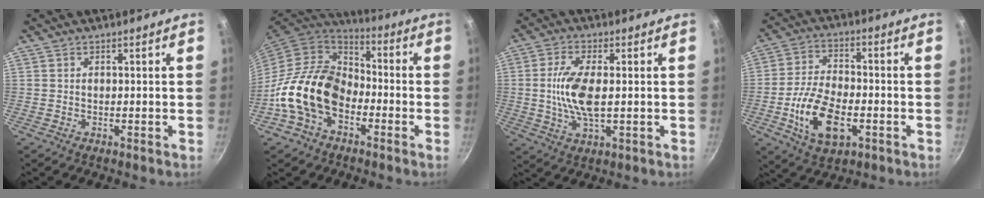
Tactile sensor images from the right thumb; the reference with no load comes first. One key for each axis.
{"total": 17.5, "fx": -5.1, "fy": 12.1, "fz": 11.6, "tx": -0.180, "ty": 0.048, "tz": -0.115}
{"total": 9.2, "fx": 0.2, "fy": 3.7, "fz": 8.4, "tx": -0.172, "ty": -0.001, "tz": 0.003}
{"total": 13.3, "fx": -3.9, "fy": 7.2, "fz": 10.5, "tx": -0.189, "ty": 0.018, "tz": -0.072}